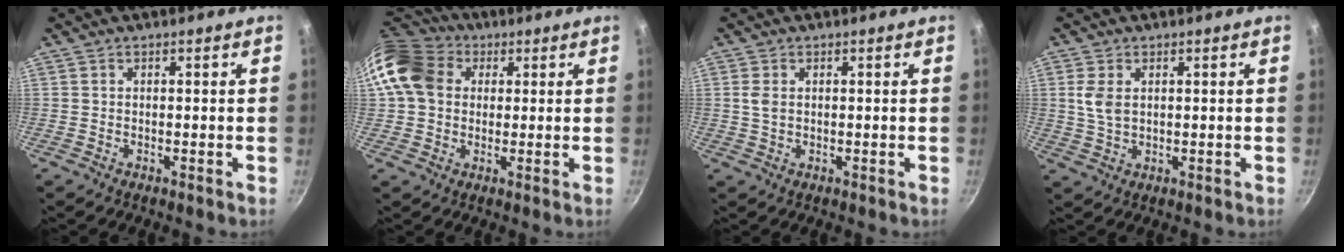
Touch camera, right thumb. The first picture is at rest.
{"total": 13.9, "force": [3.5, 11.2, 7.4], "torque": [-0.130, 0.021, 0.050]}
{"total": 2.3, "force": [0.5, 1.5, 1.6], "torque": [-0.033, 0.000, 0.009]}
{"total": 4.4, "force": [1.2, 2.6, 3.3], "torque": [-0.066, -0.004, 0.023]}